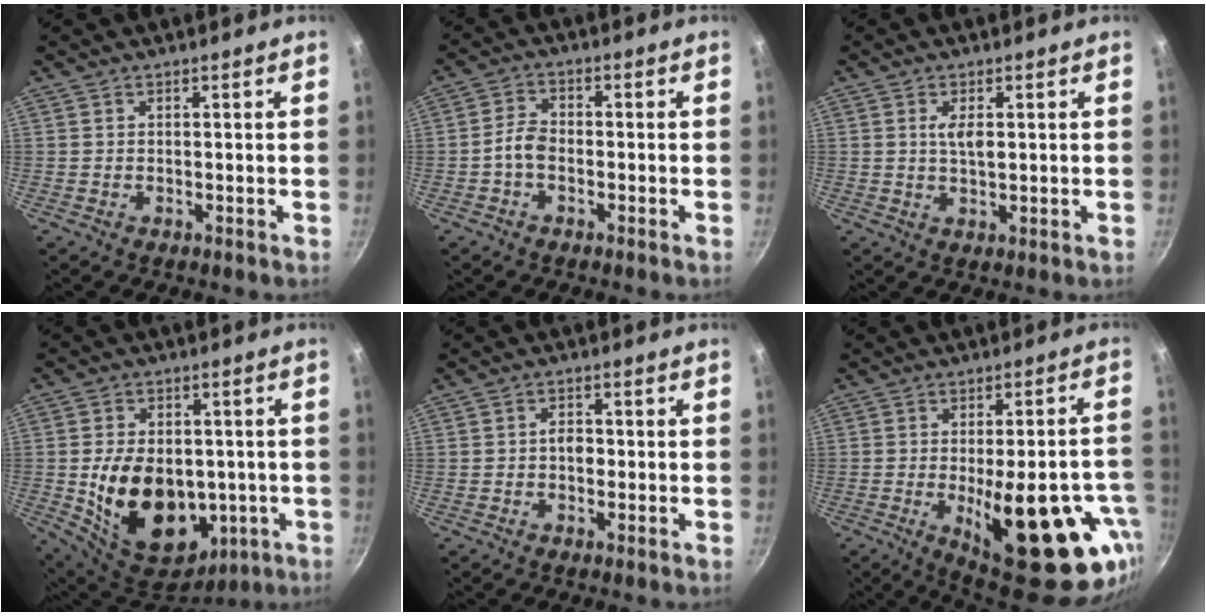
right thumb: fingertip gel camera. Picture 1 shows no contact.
{"total": 3.7, "force": [-1.5, 2.3, 2.5], "torque": [-0.046, 0.024, -0.036]}
{"total": 3.5, "force": [0.7, 1.5, 3.1], "torque": [-0.050, -0.002, 0.013]}
{"total": 20.6, "force": [-2.7, 14.3, 14.5], "torque": [-0.221, -0.001, -0.019]}
{"total": 3.1, "force": [-0.4, 2.1, 2.2], "torque": [-0.022, 0.007, -0.009]}
{"total": 26.5, "force": [-8.3, 10.6, 22.8], "torque": [-0.252, 0.008, -0.093]}